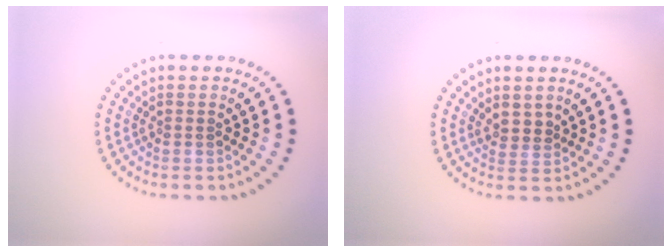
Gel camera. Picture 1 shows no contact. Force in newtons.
{"total": 1.4, "press": 1.1, "slide": 0.9}